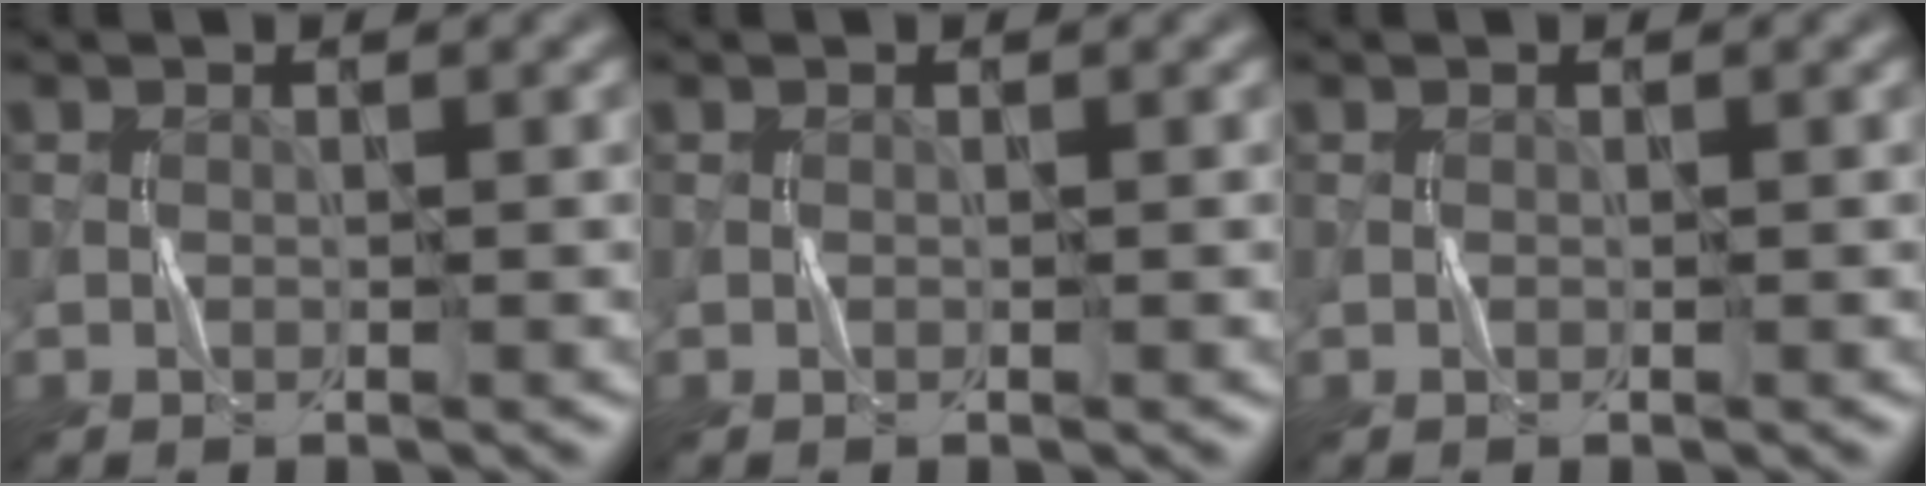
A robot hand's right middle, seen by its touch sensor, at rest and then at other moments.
{"total": 0.0}
{"total": 0.0}